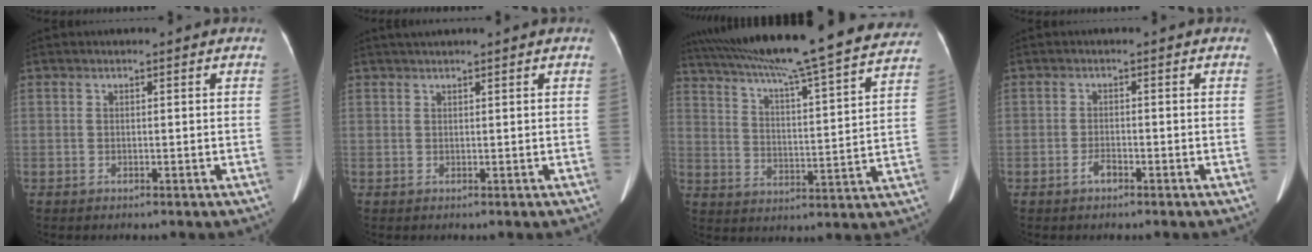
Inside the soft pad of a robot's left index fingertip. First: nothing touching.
{"total": 2.2, "force": [1.8, -0.3, 1.1], "torque": [-0.015, 0.023, 0.037]}
{"total": 30.5, "force": [26.9, 1.4, 14.2], "torque": [-0.238, -0.026, 0.360]}
{"total": 1.4, "force": [-1.0, 0.5, 0.9], "torque": [-0.020, 0.000, -0.017]}